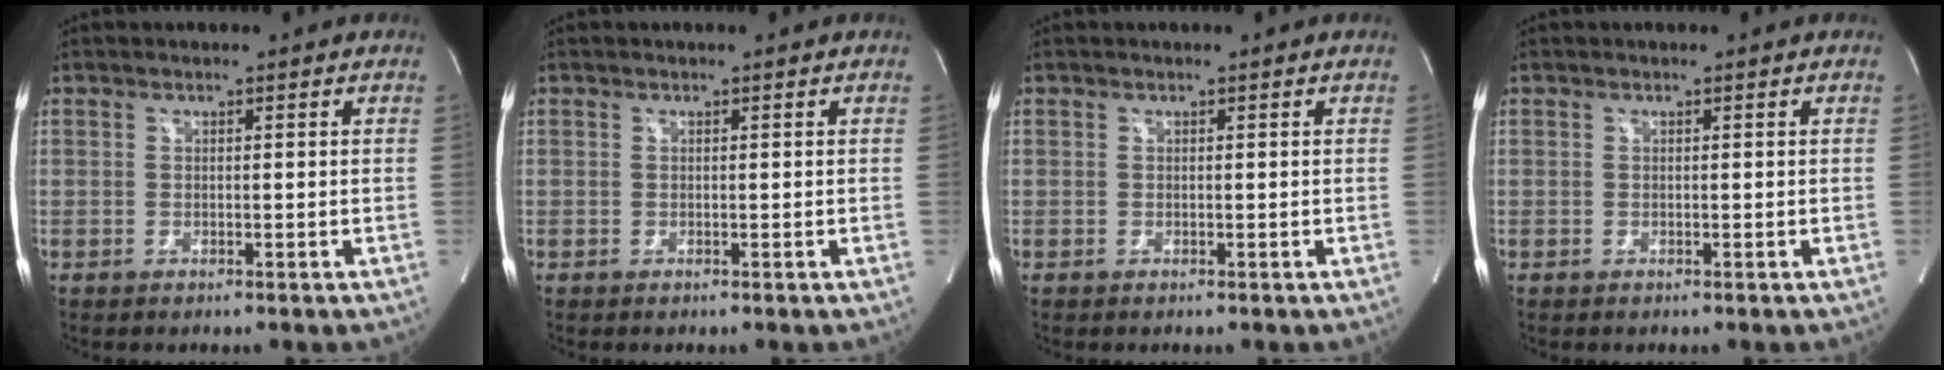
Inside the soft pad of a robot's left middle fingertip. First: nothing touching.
{"total": 0.0}
{"total": 0.0}
{"total": 0.0}